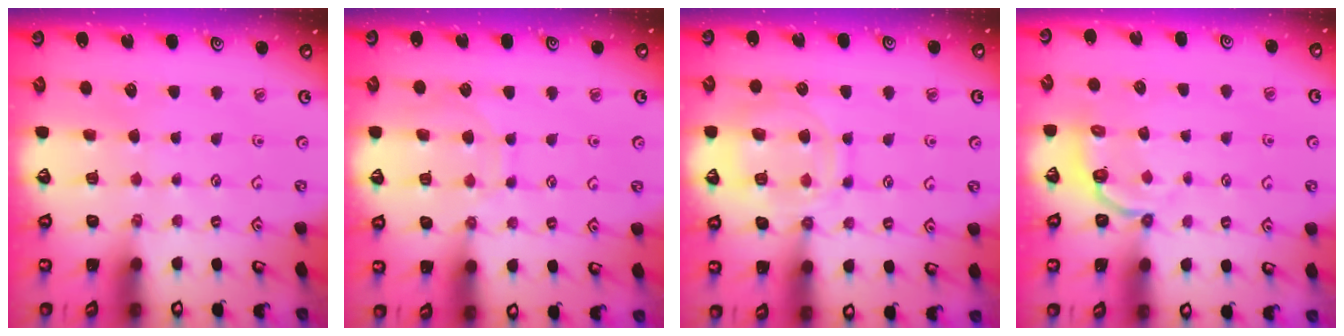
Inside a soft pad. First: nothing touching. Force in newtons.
{"total": 8.3, "press": 8.2, "slide": 0.8}
{"total": 12.7, "press": 12.7, "slide": 1.0}
{"total": 3.3, "press": 2.2, "slide": 2.5}